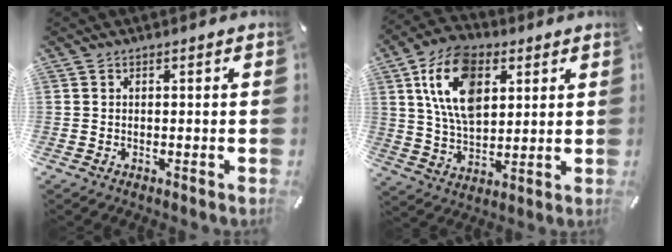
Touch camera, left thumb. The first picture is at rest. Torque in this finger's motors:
{"motor_torque": [0.66, 0.62, 1.75, -1.02, 0.60]}